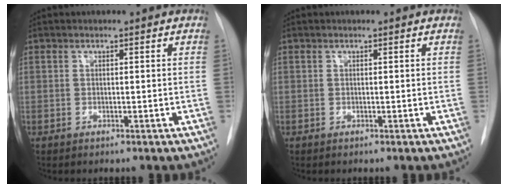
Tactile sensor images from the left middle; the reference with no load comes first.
{"total": 0.0}